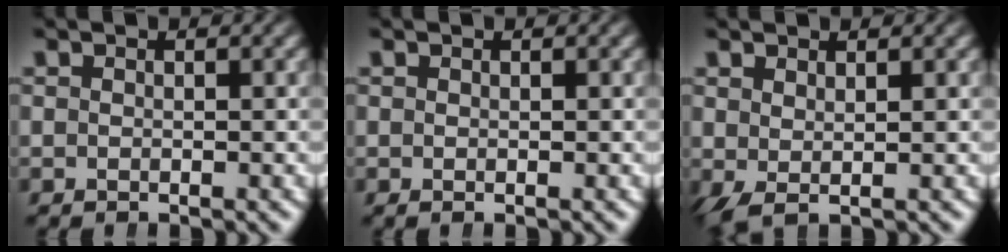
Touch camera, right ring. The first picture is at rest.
{"total": 0.0}
{"total": 0.9, "force": [0.5, 0.1, 0.8], "torque": [-0.017, -0.012, 0.022]}